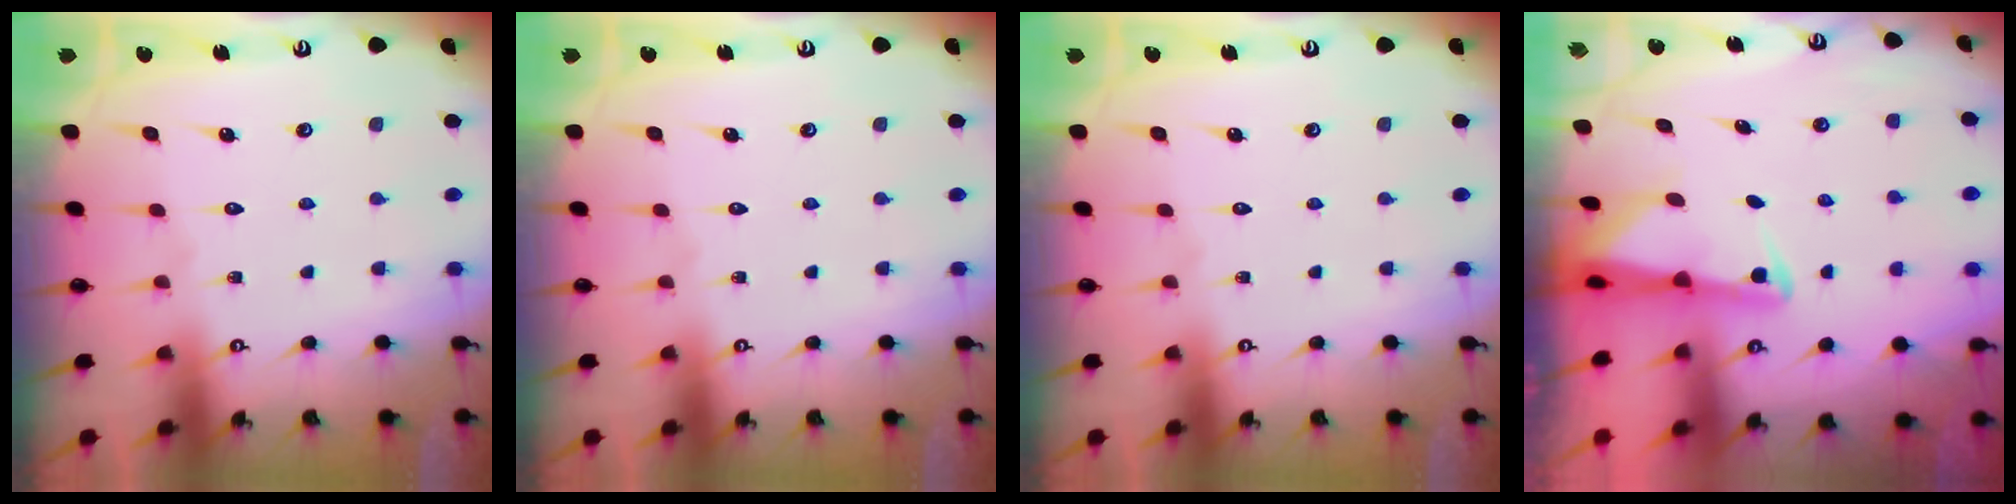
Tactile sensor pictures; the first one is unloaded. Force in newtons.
{"total": 0.0}
{"total": 0.0}
{"total": 2.4, "press": 2.3, "slide": 0.5}